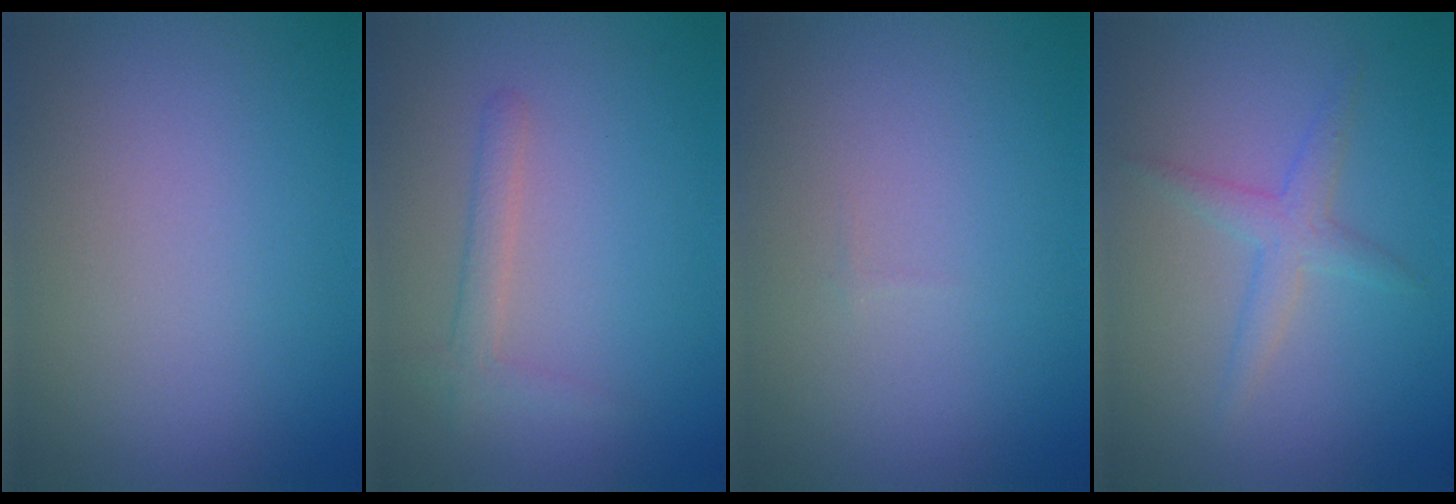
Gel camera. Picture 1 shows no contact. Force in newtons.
{"total": 1.7, "press": 1.7, "slide": 0.1}
{"total": 0.0}
{"total": 2.1, "press": 2.1, "slide": 0.1}